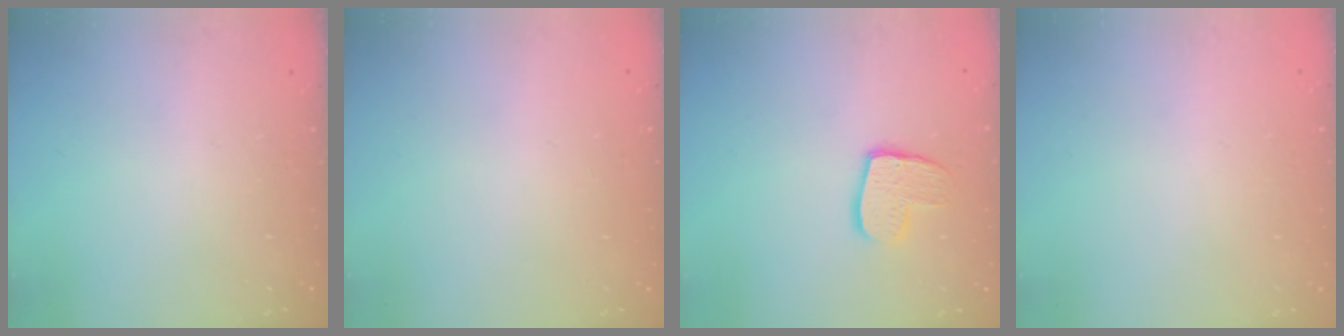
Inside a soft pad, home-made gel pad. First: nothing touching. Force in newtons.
{"total": 0.0}
{"total": 10.8, "press": 10.7, "slide": 0.7}
{"total": 0.0}